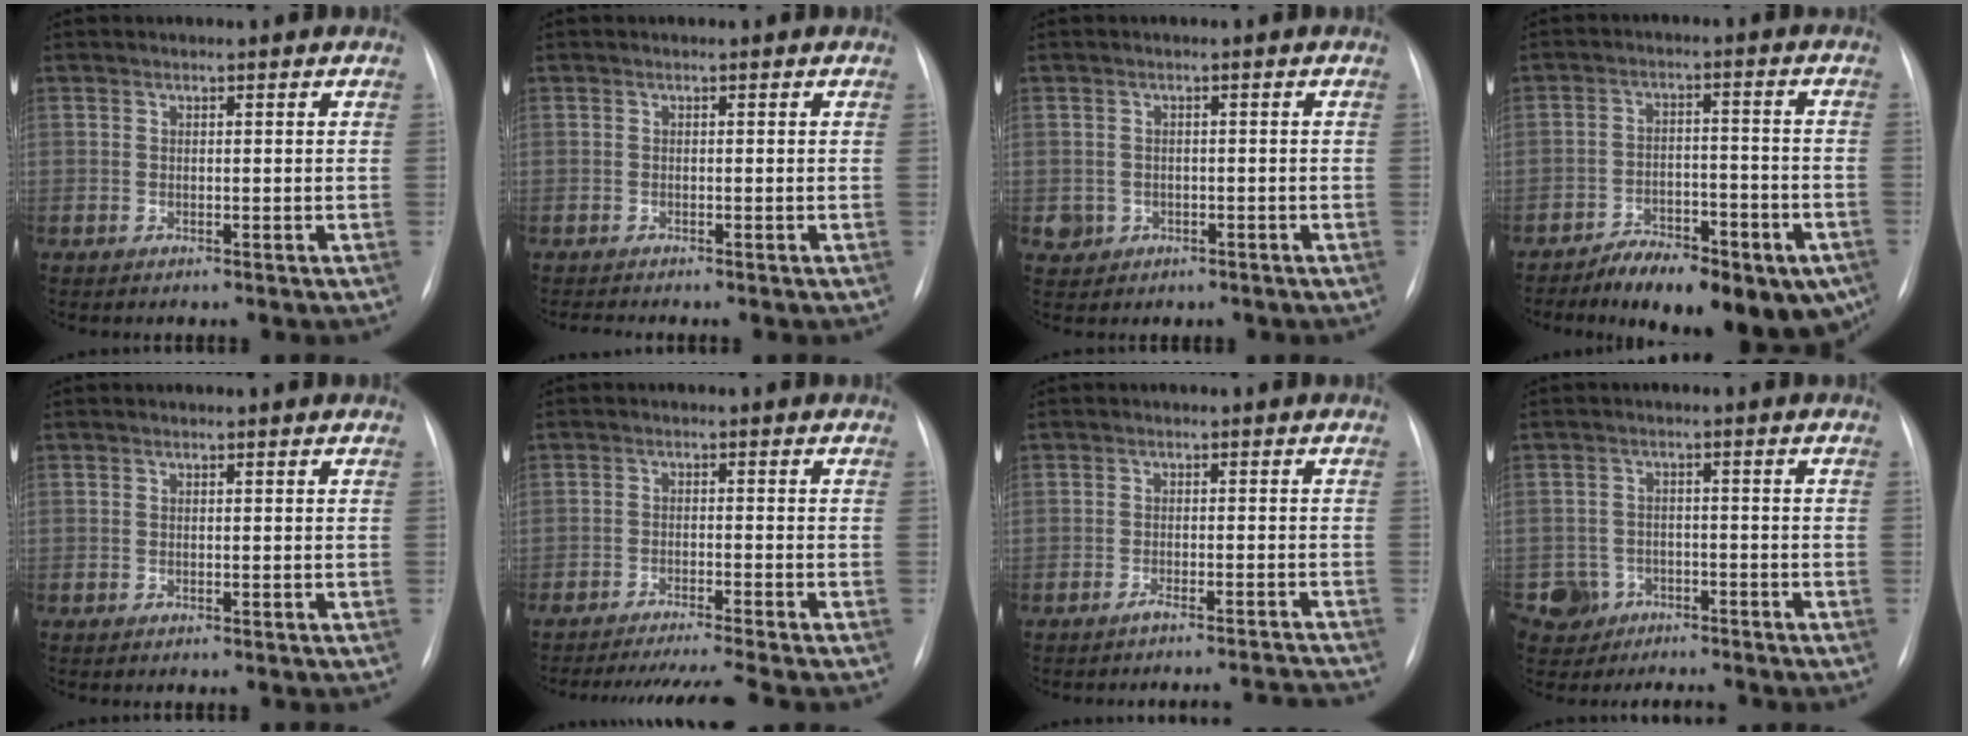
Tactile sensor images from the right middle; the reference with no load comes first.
{"total": 0.8, "force": [-0.8, -0.3, 0.1], "torque": [-0.004, -0.005, -0.013]}
{"total": 2.9, "force": [-0.9, 2.7, 0.4], "torque": [-0.006, 0.007, -0.005]}
{"total": 16.1, "force": [-11.1, 6.7, 9.6], "torque": [-0.096, 0.033, -0.155]}
{"total": 0.0}
{"total": 9.6, "force": [-8.5, -1.3, 4.1], "torque": [-0.050, -0.015, -0.133]}
{"total": 7.5, "force": [-7.4, -1.1, 0.6], "torque": [0.006, 0.005, -0.090]}
{"total": 5.7, "force": [-4.1, 3.9, -0.1], "torque": [0.000, 0.005, -0.071]}